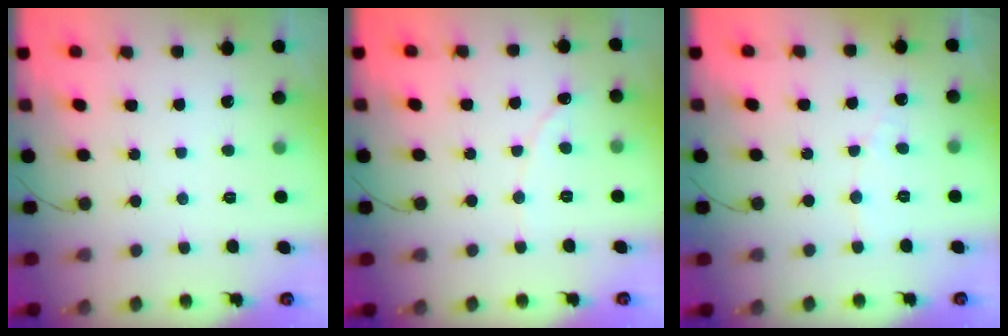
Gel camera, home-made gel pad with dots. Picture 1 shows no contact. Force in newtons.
{"total": 0.7, "press": 0.7, "slide": 0.0}
{"total": 3.4, "press": 3.4, "slide": 0.4}